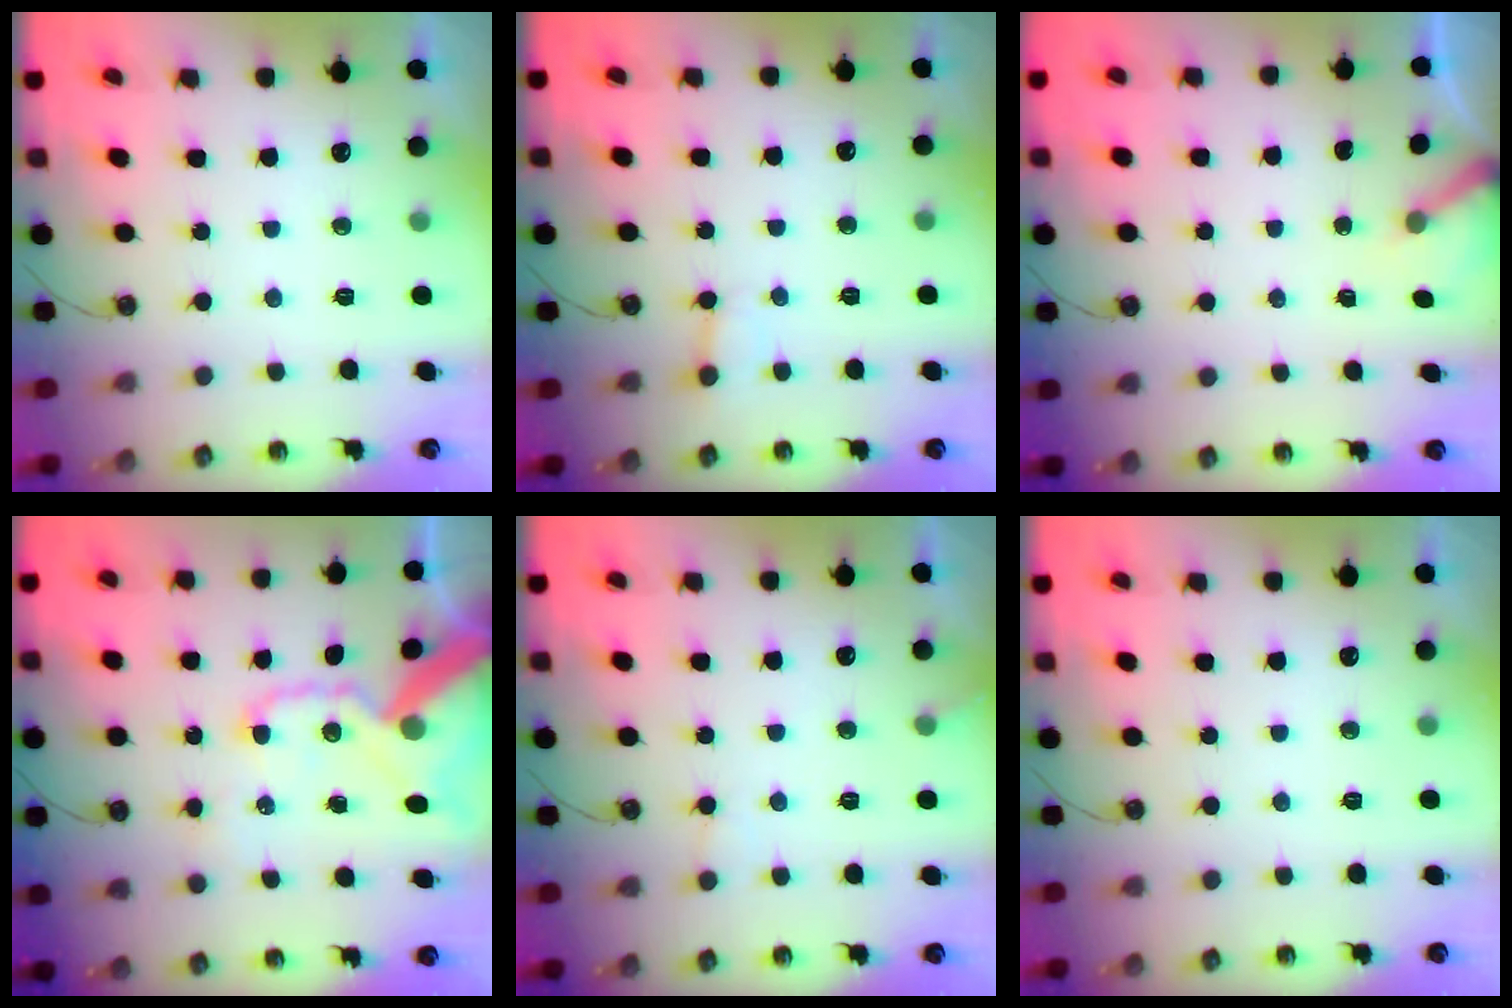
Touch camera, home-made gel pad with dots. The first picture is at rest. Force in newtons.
{"total": 1.7, "press": 1.7, "slide": 0.0}
{"total": 2.5, "press": 2.5, "slide": 0.3}
{"total": 21.5, "press": 21.4, "slide": 2.9}
{"total": 6.7, "press": 6.7, "slide": 0.4}
{"total": 0.0}